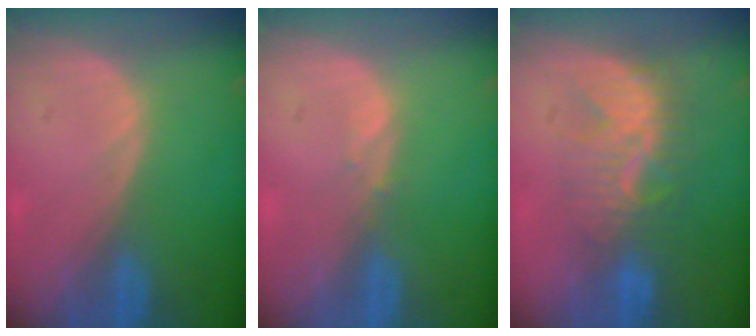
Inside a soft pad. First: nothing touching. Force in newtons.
{"total": 0.6, "press": 0.6, "slide": 0.1}
{"total": 7.8, "press": 7.5, "slide": 2.0}